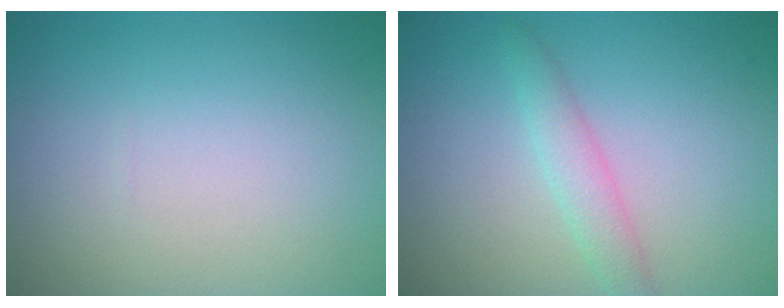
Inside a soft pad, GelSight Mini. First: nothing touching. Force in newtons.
{"total": 2.1, "press": 2.1, "slide": 0.1}